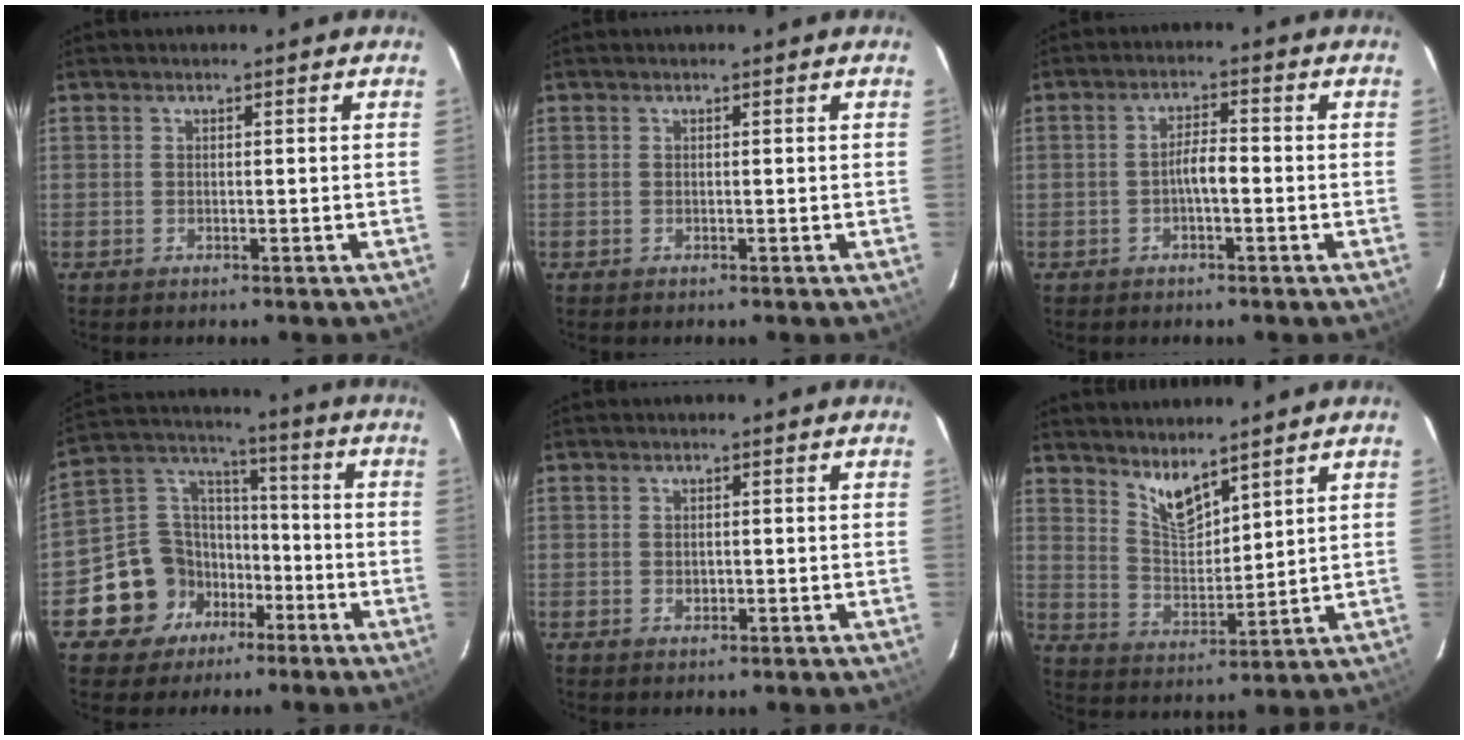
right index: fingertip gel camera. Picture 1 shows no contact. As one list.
[{"total": 0.0}, {"total": 3.2, "force": [-1.1, 0.8, 2.9], "torque": [-0.055, 0.009, -0.019]}, {"total": 12.7, "force": [-6.2, 10.6, 3.2], "torque": [-0.080, 0.051, -0.092]}, {"total": 0.9, "force": [-0.1, 0.8, 0.4], "torque": [-0.006, 0.000, 0.000]}, {"total": 7.0, "force": [5.5, 2.2, 3.8], "torque": [-0.065, -0.007, 0.109]}]